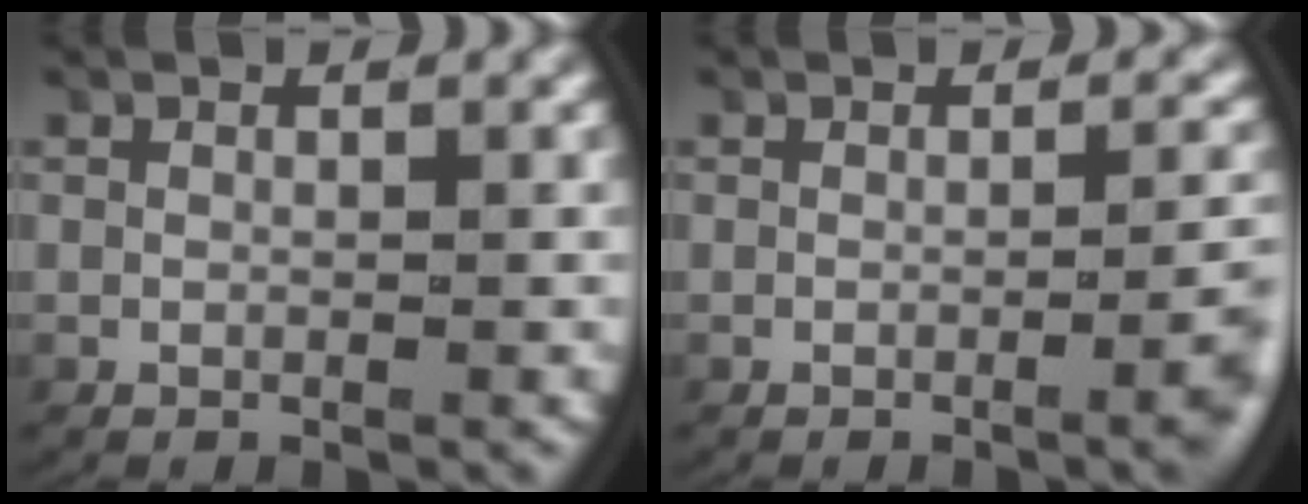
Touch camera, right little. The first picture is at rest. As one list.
[{"total": 2.9, "force": [-0.8, 0.4, 2.7], "torque": [-0.028, 0.004, -0.015]}]